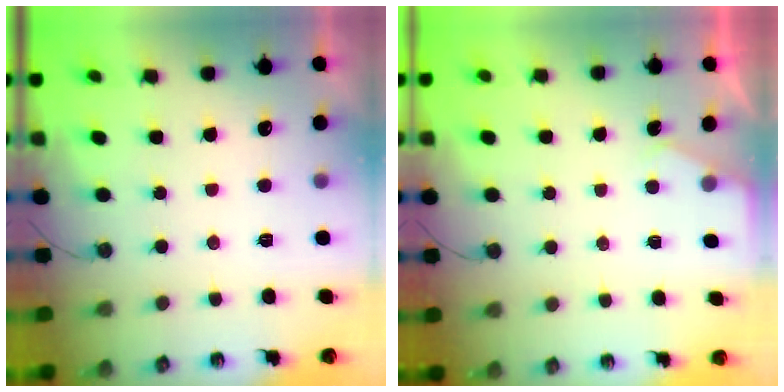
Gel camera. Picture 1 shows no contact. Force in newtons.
{"total": 3.0, "press": 2.9, "slide": 0.5}